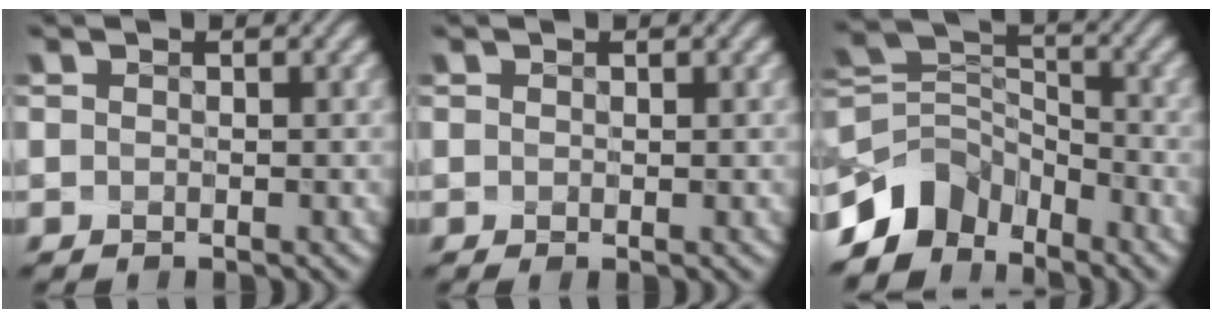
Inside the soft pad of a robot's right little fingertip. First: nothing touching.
{"total": 0.8, "force": [0.1, 0.4, 0.7], "torque": [-0.007, -0.002, 0.003]}
{"total": 6.0, "force": [-4.4, 3.7, 1.6], "torque": [-0.015, 0.005, -0.090]}